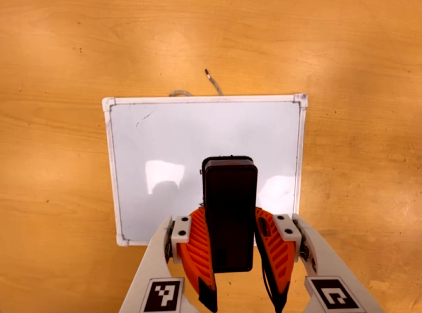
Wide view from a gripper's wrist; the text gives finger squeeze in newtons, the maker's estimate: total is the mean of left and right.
{"total": 5.3, "left": 4.8, "right": 5.8}